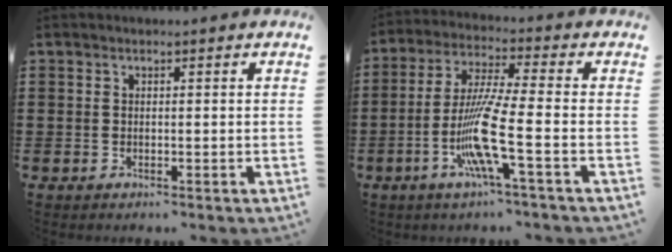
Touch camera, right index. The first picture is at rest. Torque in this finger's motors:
{"motor_torque": [2.14, 0.00, 0.47, 0.18]}